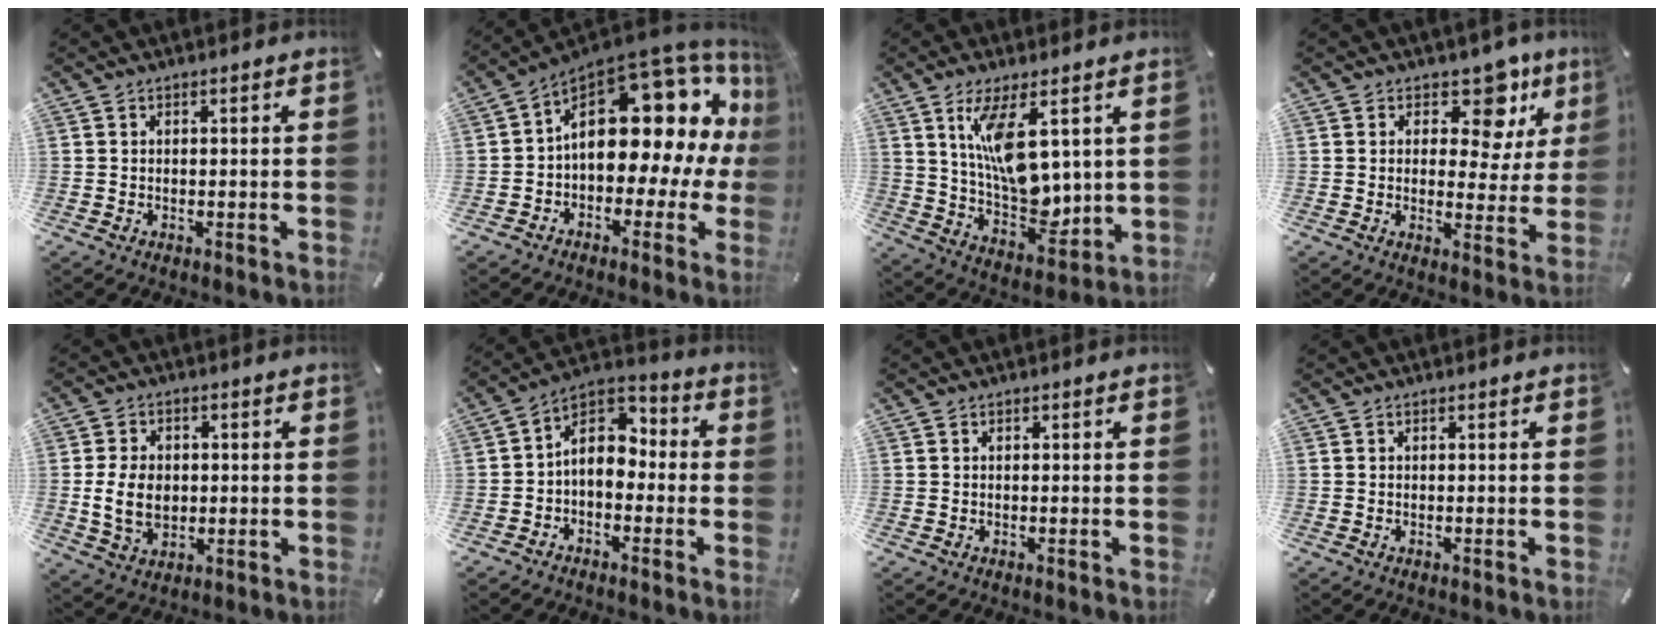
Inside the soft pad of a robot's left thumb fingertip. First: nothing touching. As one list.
[{"total": 19.5, "force": [6.2, 11.4, 14.6], "torque": [-0.198, -0.062, 0.102]}, {"total": 13.7, "force": [5.4, 6.7, 10.6], "torque": [-0.187, -0.035, 0.097]}, {"total": 10.6, "force": [6.5, 5.8, 6.1], "torque": [-0.071, -0.046, 0.107]}, {"total": 9.1, "force": [-0.3, 7.0, 5.9], "torque": [-0.118, 0.003, -0.006]}, {"total": 7.8, "force": [-0.8, 6.1, 4.8], "torque": [-0.094, 0.008, -0.020]}, {"total": 0.0}, {"total": 0.0}]